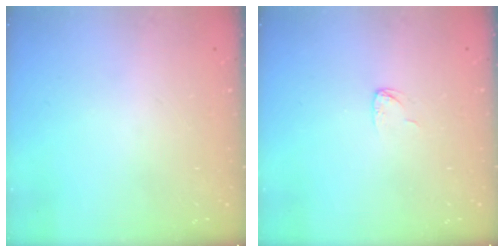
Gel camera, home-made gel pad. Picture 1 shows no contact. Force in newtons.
{"total": 3.3, "press": 3.3, "slide": 0.2}